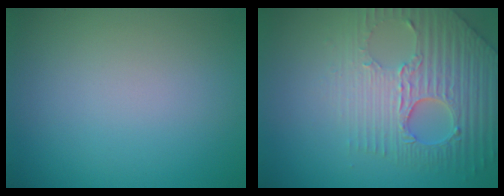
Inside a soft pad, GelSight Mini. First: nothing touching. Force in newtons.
{"total": 5.0, "press": 4.7, "slide": 1.8}